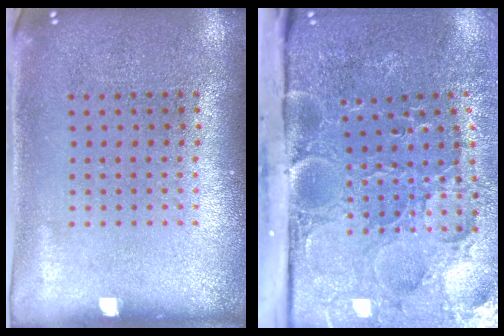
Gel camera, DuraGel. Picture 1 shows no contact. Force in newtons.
{"total": 5.3, "press": 4.2, "slide": 3.3}